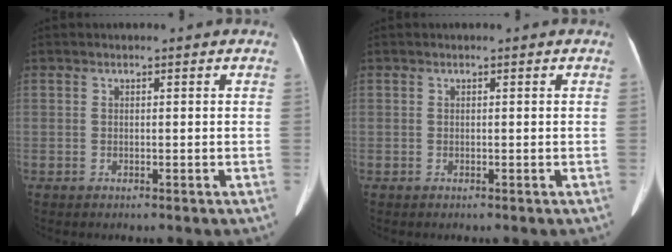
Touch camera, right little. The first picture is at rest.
{"total": 0.0}